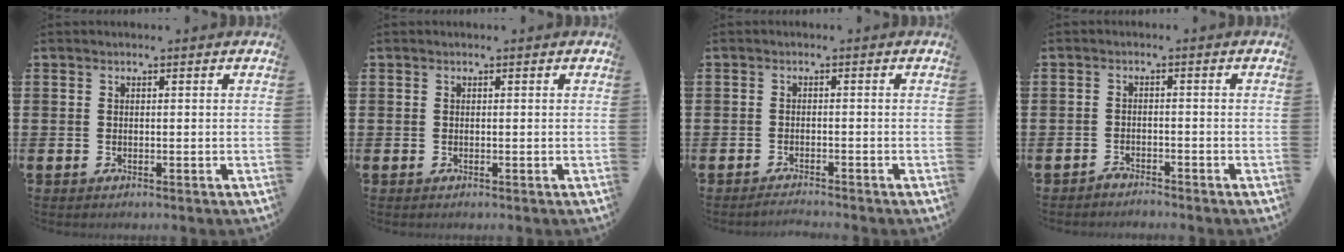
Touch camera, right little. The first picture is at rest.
{"total": 0.0}
{"total": 1.1, "force": [-1.1, -0.2, 0.1], "torque": [-0.003, 0.000, -0.022]}
{"total": 1.7, "force": [-1.6, 0.0, -0.3], "torque": [-0.001, 0.005, -0.035]}